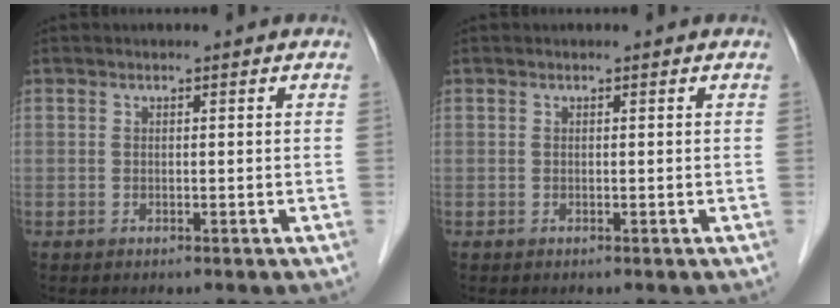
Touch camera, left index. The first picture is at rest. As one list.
[{"total": 0.0}]